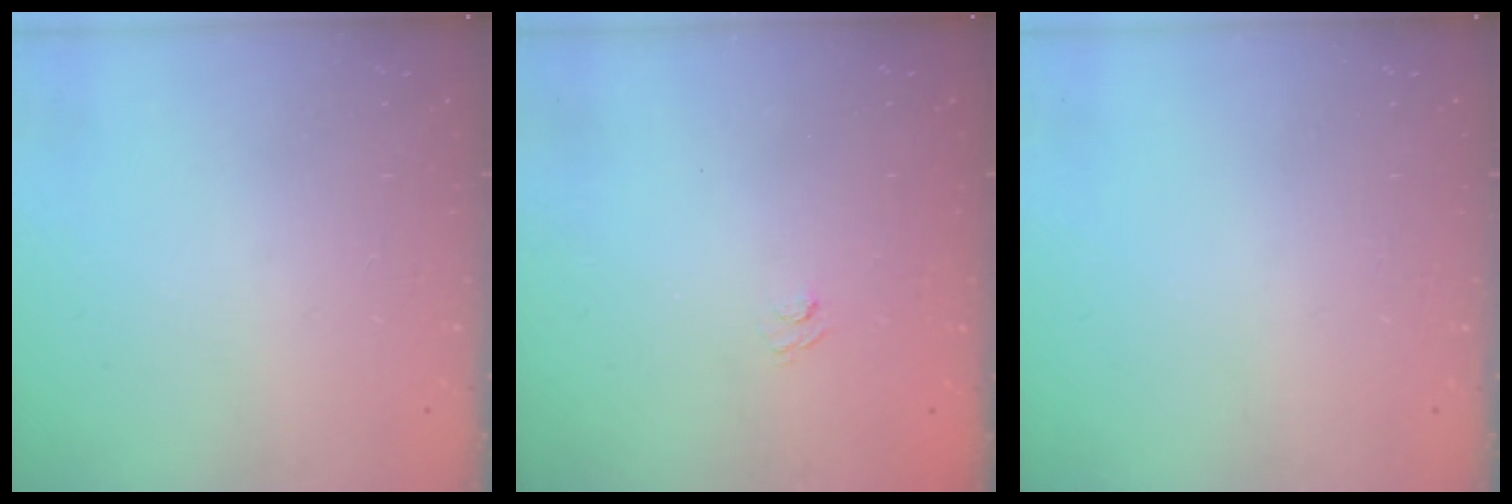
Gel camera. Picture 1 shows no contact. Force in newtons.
{"total": 2.8, "press": 2.6, "slide": 1.0}
{"total": 0.0}